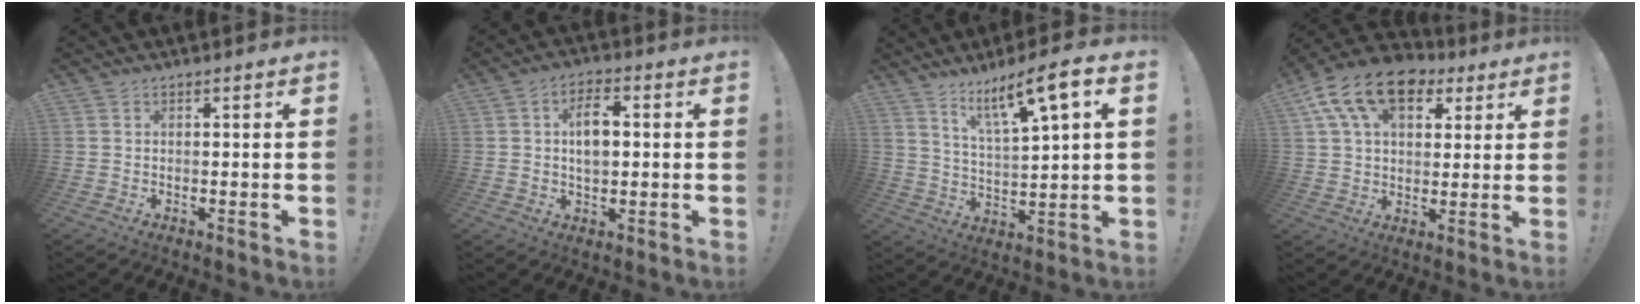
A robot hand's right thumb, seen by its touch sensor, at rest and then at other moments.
{"total": 7.9, "force": [0.9, 5.0, 6.1], "torque": [-0.086, 0.008, 0.012]}
{"total": 11.9, "force": [7.2, 1.4, 9.3], "torque": [-0.159, -0.037, 0.111]}
{"total": 16.6, "force": [7.7, 10.4, 10.4], "torque": [-0.172, -0.024, 0.140]}